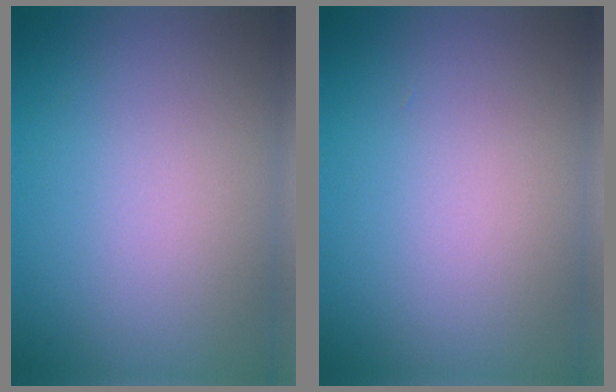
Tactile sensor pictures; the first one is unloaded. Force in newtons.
{"total": 0.0}